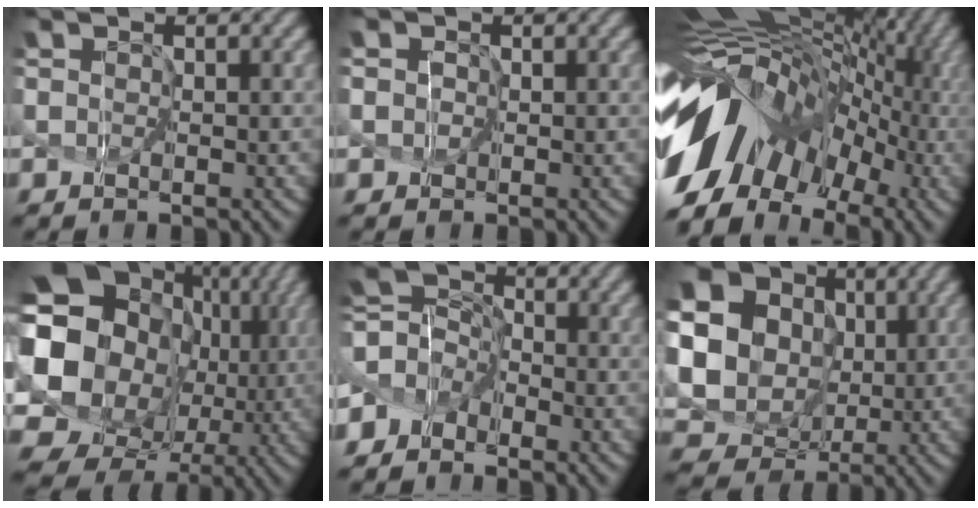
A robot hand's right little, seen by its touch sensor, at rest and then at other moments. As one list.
[{"total": 2.5, "force": [0.8, 2.0, 1.1], "torque": [-0.005, 0.027, -0.008]}, {"total": 15.9, "force": [-2.7, 10.3, 11.8], "torque": [-0.220, 0.022, -0.029]}, {"total": 18.8, "force": [0.8, 15.7, 10.3], "torque": [-0.201, -0.031, 0.025]}, {"total": 2.7, "force": [-1.6, 2.0, 0.8], "torque": [-0.033, 0.008, -0.035]}, {"total": 21.7, "force": [3.8, 20.1, 7.1], "torque": [-0.211, -0.001, 0.044]}]